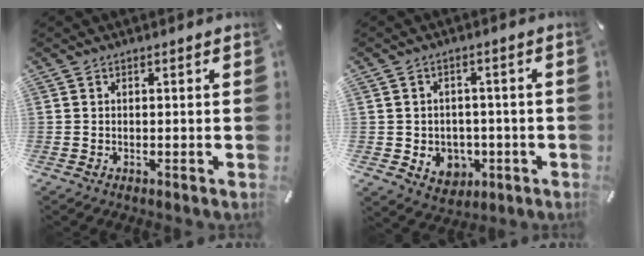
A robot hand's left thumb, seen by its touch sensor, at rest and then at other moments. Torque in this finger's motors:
{"motor_torque": [0.04, 0.10, 0.04, 0.01, 0.02]}